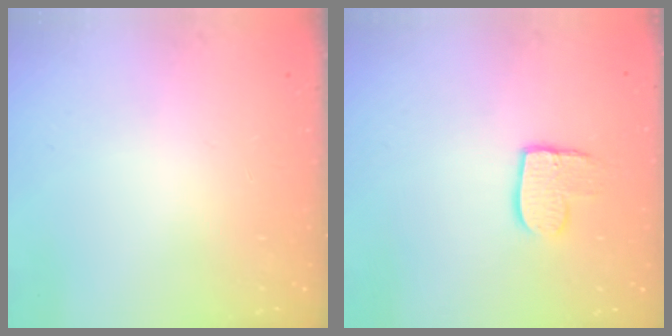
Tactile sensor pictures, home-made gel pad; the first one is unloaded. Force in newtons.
{"total": 8.4, "press": 8.4, "slide": 0.6}